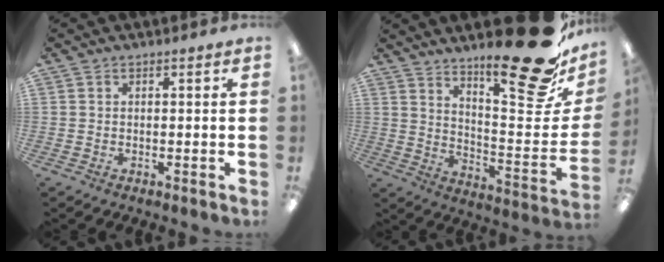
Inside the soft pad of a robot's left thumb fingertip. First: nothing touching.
{"total": 23.6, "force": [17.5, 5.8, 14.7], "torque": [-0.185, -0.135, 0.278]}